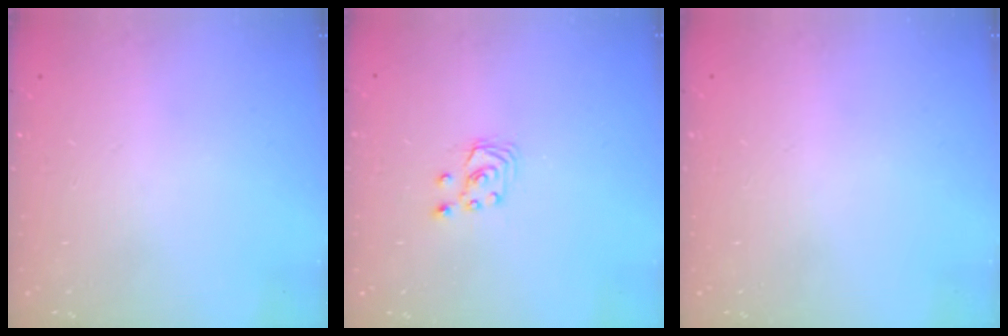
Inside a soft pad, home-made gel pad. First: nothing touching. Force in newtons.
{"total": 2.6, "press": 2.6, "slide": 0.3}
{"total": 0.0}